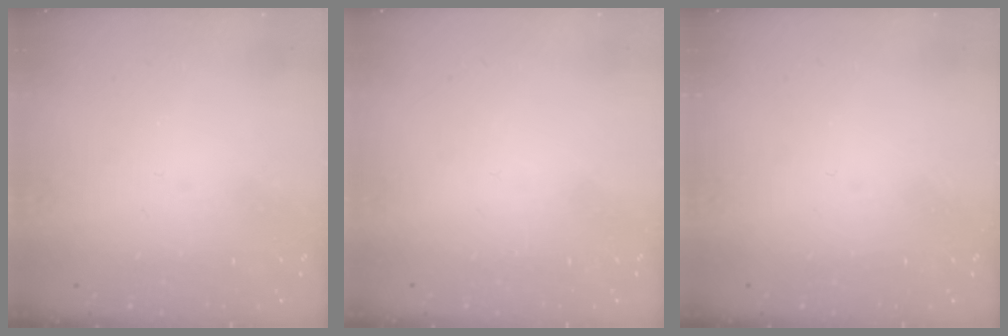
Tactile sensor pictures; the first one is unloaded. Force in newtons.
{"total": 1.7, "press": 1.6, "slide": 0.1}
{"total": 0.0}